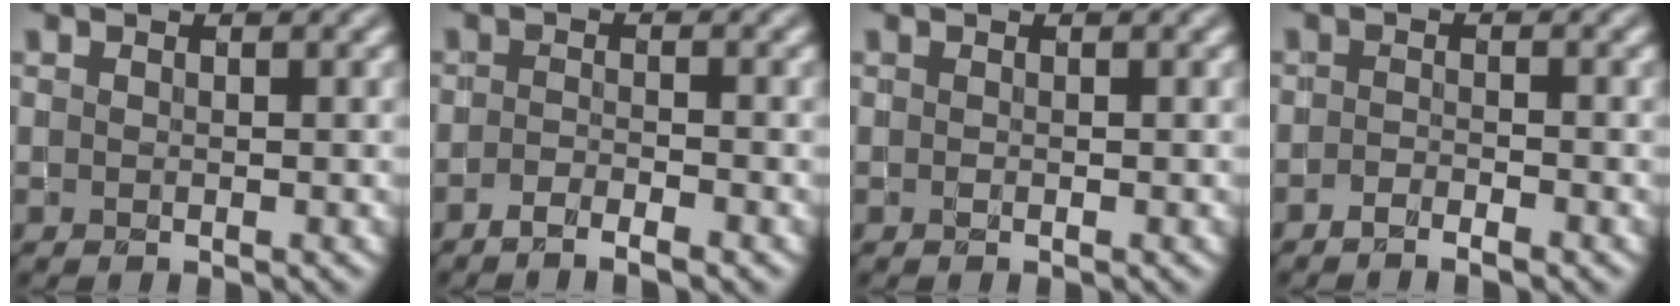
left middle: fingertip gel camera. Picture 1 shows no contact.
{"total": 2.3, "force": [-1.6, 0.4, 1.6], "torque": [-0.030, -0.003, -0.033]}
{"total": 0.0}
{"total": 1.7, "force": [-1.3, 0.3, 1.0], "torque": [-0.020, 0.000, -0.025]}